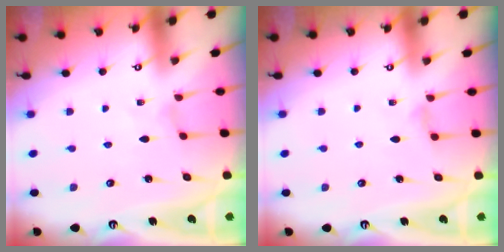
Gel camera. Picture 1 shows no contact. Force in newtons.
{"total": 2.1, "press": 2.1, "slide": 0.5}